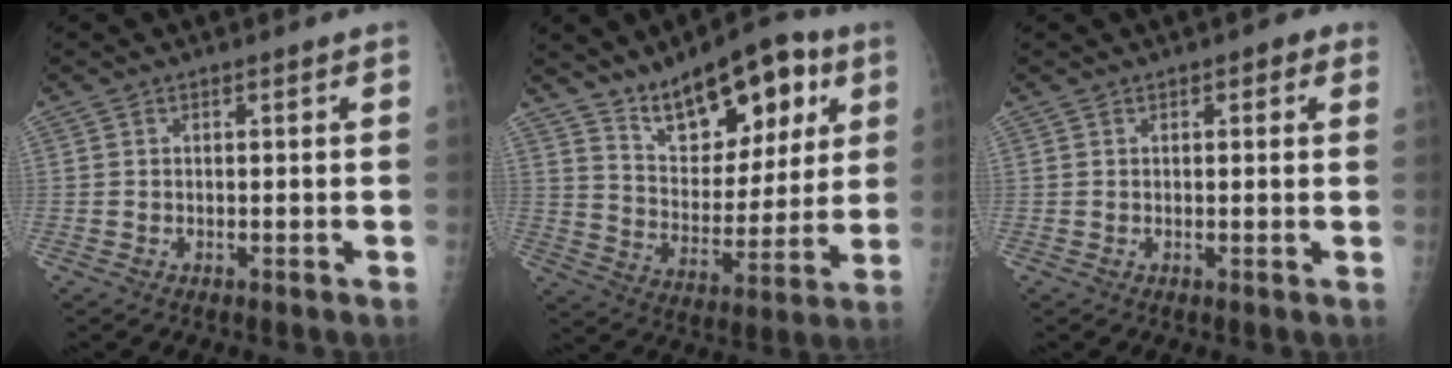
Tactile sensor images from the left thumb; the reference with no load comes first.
{"total": 18.6, "force": [10.4, 9.0, 12.5], "torque": [-0.139, -0.044, 0.172]}
{"total": 2.4, "force": [1.2, 1.1, 1.7], "torque": [-0.011, 0.000, 0.010]}